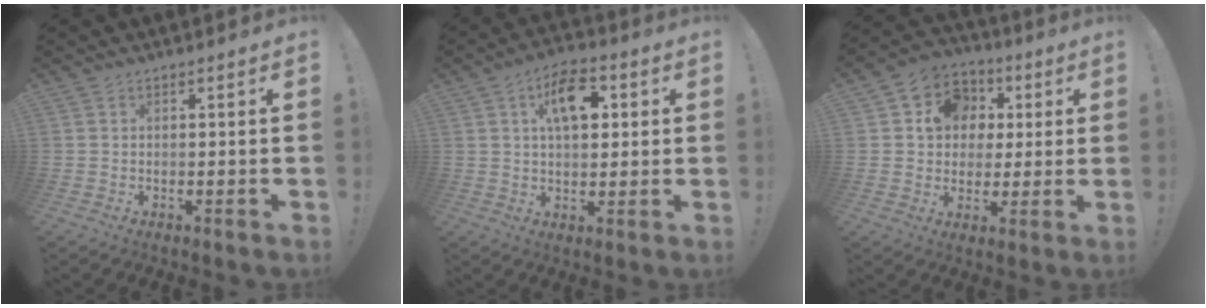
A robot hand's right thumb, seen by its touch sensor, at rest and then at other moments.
{"total": 12.1, "force": [3.9, 6.9, 9.2], "torque": [-0.131, 0.004, 0.065]}
{"total": 11.9, "force": [2.7, 10.7, 4.5], "torque": [-0.065, -0.004, 0.060]}